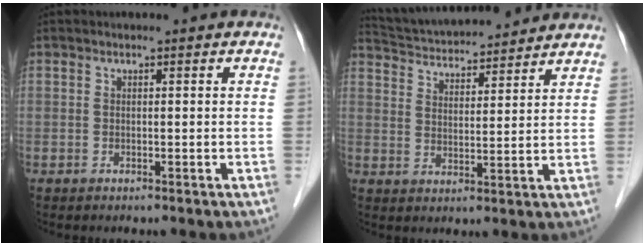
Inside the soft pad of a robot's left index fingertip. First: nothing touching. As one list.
[{"total": 15.9, "force": [14.8, 2.3, 5.1], "torque": [-0.089, 0.032, 0.232]}]